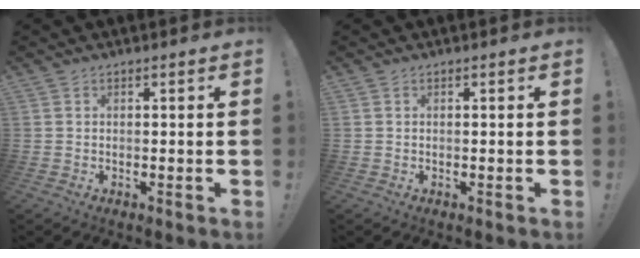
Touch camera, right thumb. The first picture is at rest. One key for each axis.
{"total": 0.0}